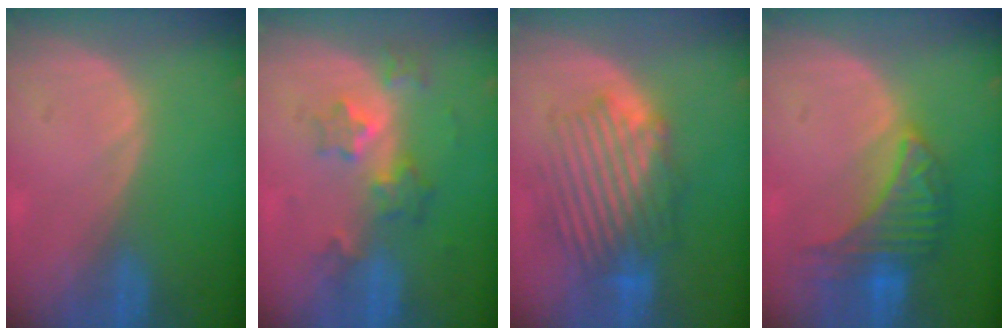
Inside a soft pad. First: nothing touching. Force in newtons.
{"total": 6.1, "press": 5.4, "slide": 2.8}
{"total": 8.8, "press": 8.5, "slide": 2.3}
{"total": 7.1, "press": 7.1, "slide": 0.2}